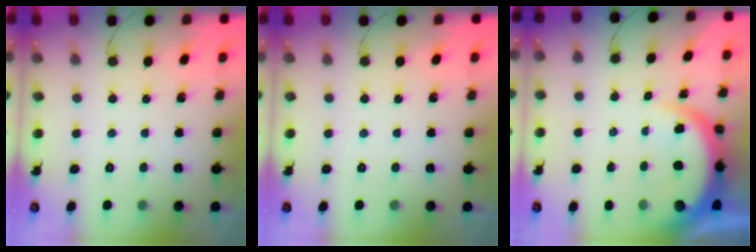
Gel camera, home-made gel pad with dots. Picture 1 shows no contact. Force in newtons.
{"total": 0.0}
{"total": 6.5, "press": 6.4, "slide": 1.0}